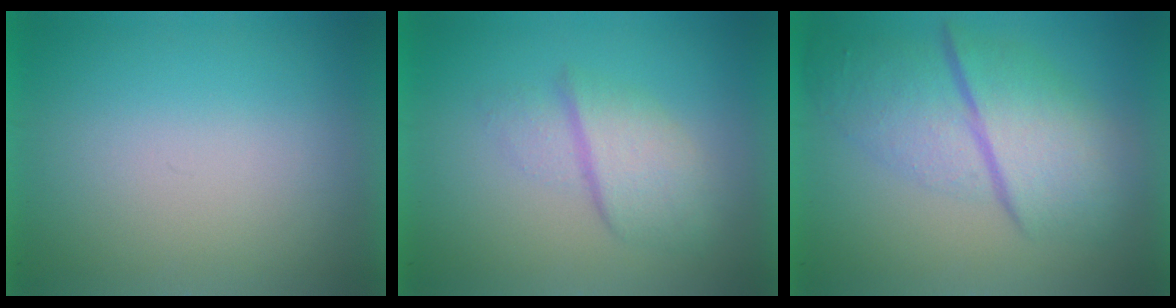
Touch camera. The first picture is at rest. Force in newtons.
{"total": 2.7}
{"total": 5.3}